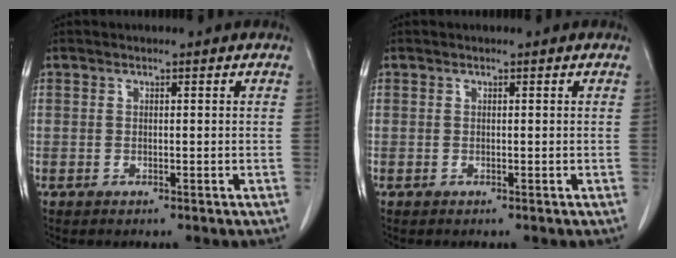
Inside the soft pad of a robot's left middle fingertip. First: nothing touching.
{"total": 0.0}